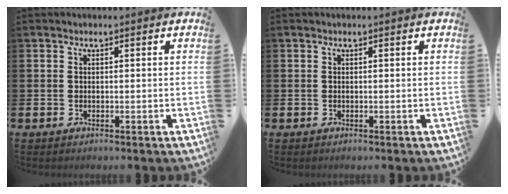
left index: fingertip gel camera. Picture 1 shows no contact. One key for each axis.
{"total": 0.0}